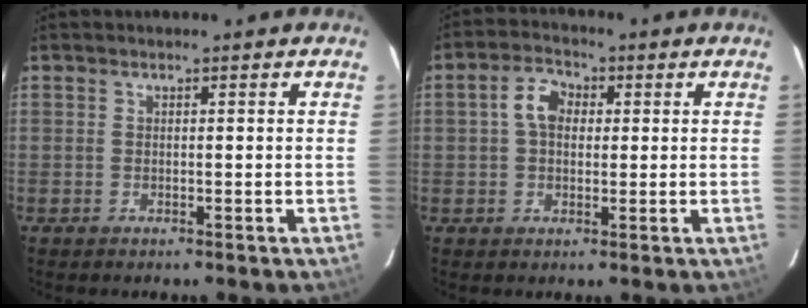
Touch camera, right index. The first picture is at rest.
{"total": 5.3, "force": [0.8, 3.8, 3.6], "torque": [-0.068, 0.020, 0.013]}